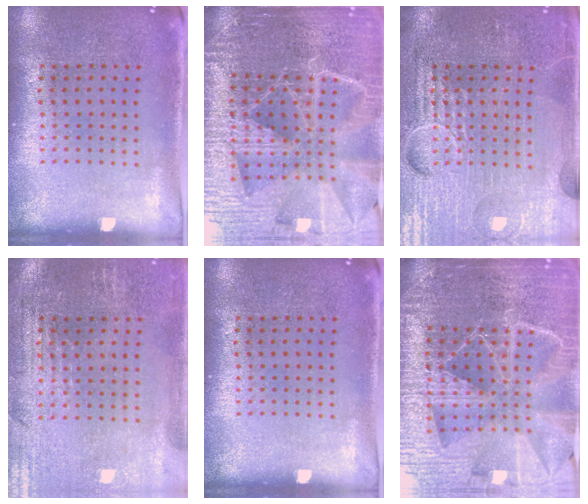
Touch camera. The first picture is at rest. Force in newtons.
{"total": 5.6, "press": 5.0, "slide": 2.4}
{"total": 7.1, "press": 7.1, "slide": 0.8}
{"total": 0.8, "press": 0.7, "slide": 0.5}
{"total": 0.0}
{"total": 6.5, "press": 5.6, "slide": 3.4}